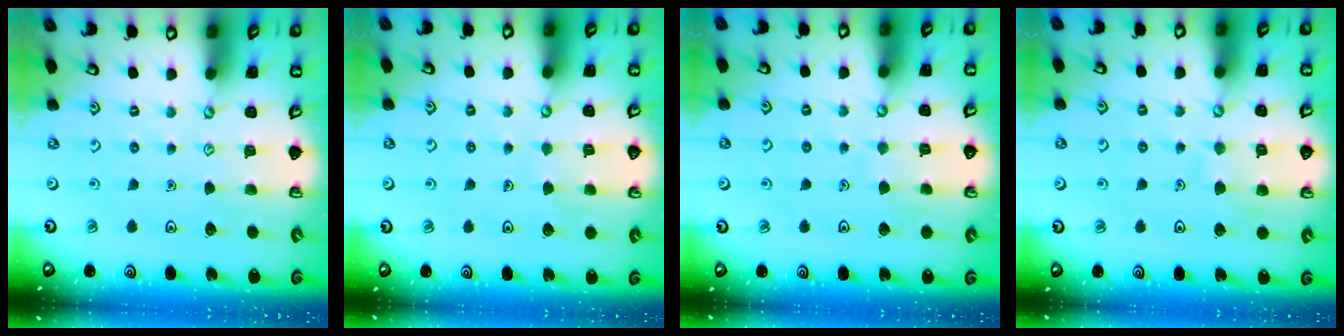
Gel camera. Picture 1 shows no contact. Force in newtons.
{"total": 3.4, "press": 3.4, "slide": 0.3}
{"total": 4.4, "press": 4.4, "slide": 0.4}
{"total": 6.1, "press": 6.1, "slide": 0.3}